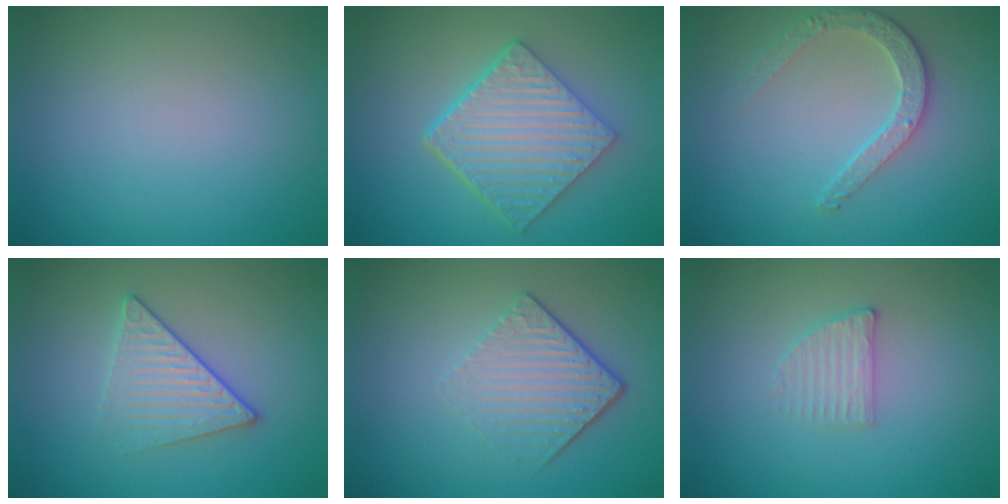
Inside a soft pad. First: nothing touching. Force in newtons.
{"total": 6.0, "press": 4.6, "slide": 3.9}
{"total": 2.8, "press": 2.5, "slide": 1.2}
{"total": 2.7, "press": 2.4, "slide": 1.2}
{"total": 4.5, "press": 2.9, "slide": 3.3}
{"total": 1.9, "press": 1.9, "slide": 0.4}